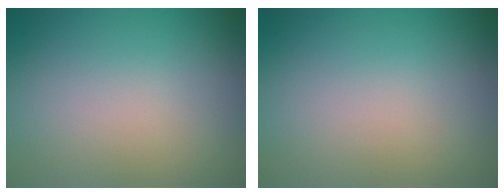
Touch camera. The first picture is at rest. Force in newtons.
{"total": 0.0}